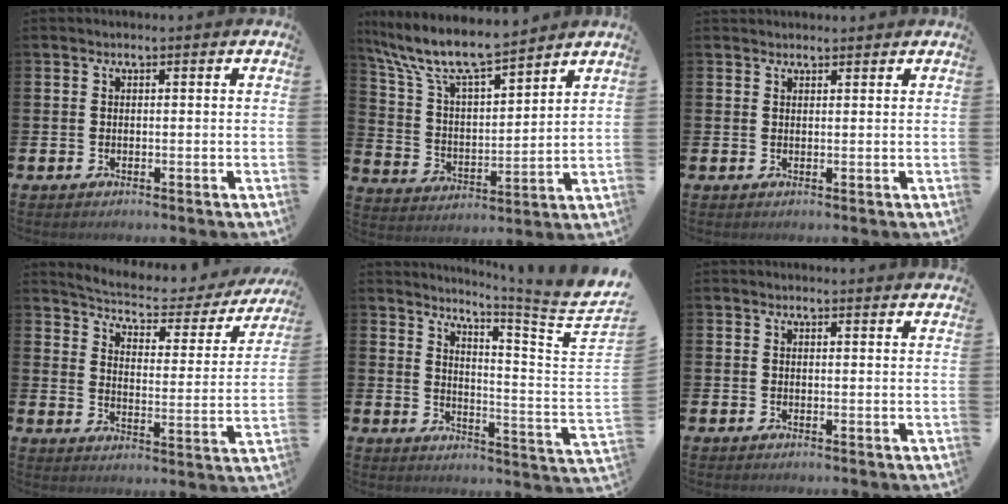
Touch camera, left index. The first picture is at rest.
{"total": 10.0, "force": [9.0, 1.7, 4.0], "torque": [-0.121, -0.053, 0.157]}
{"total": 1.2, "force": [1.1, 0.3, 0.0], "torque": [0.007, -0.001, 0.019]}
{"total": 5.0, "force": [4.6, 1.1, 1.4], "torque": [-0.060, -0.037, 0.073]}
{"total": 5.0, "force": [3.8, -1.0, 3.0], "torque": [-0.051, -0.065, 0.048]}
{"total": 0.8, "force": [0.8, 0.0, 0.0], "torque": [0.009, -0.006, 0.014]}